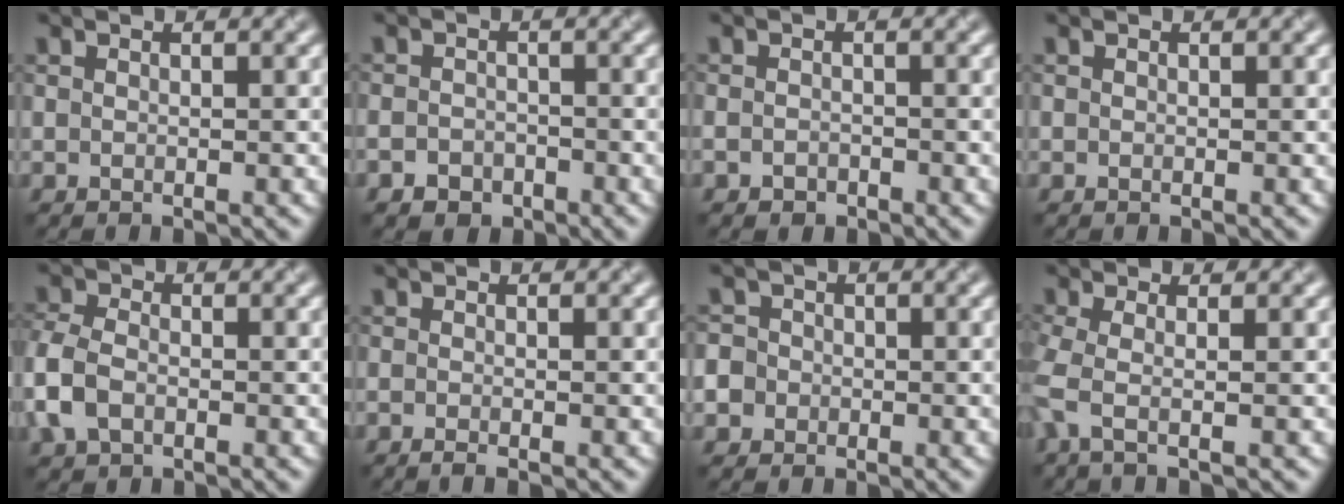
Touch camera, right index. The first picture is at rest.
{"total": 2.1, "force": [-1.5, 1.2, 0.7], "torque": [-0.009, -0.003, -0.029]}
{"total": 1.1, "force": [-1.0, 0.5, 0.4], "torque": [-0.009, -0.003, -0.018]}
{"total": 0.0}
{"total": 4.4, "force": [-1.8, 2.9, 2.8], "torque": [-0.079, -0.001, -0.045]}
{"total": 0.9, "force": [-0.7, -0.1, 0.6], "torque": [-0.013, -0.002, -0.013]}
{"total": 6.5, "force": [-2.4, 5.8, 1.6], "torque": [-0.044, 0.000, -0.076]}
{"total": 2.4, "force": [-0.6, 0.4, 2.3], "torque": [-0.066, -0.008, -0.019]}